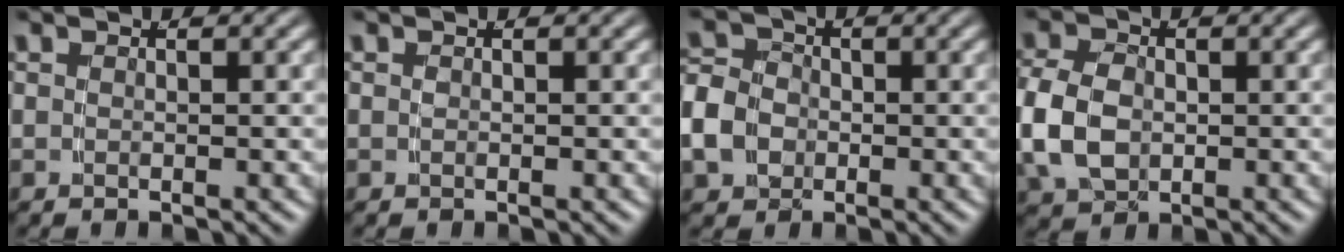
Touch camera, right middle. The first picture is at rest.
{"total": 0.0}
{"total": 4.8, "force": [-1.0, 4.0, 2.3], "torque": [-0.063, -0.015, -0.013]}
{"total": 4.6, "force": [-0.5, 3.5, 2.9], "torque": [-0.081, -0.015, 0.004]}